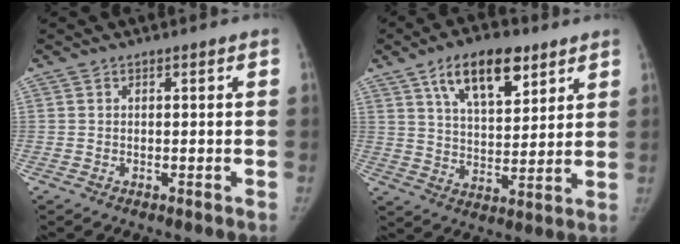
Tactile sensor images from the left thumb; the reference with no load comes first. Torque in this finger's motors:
{"motor_torque": [1.69, 1.10, 1.52, -1.18, 0.41]}